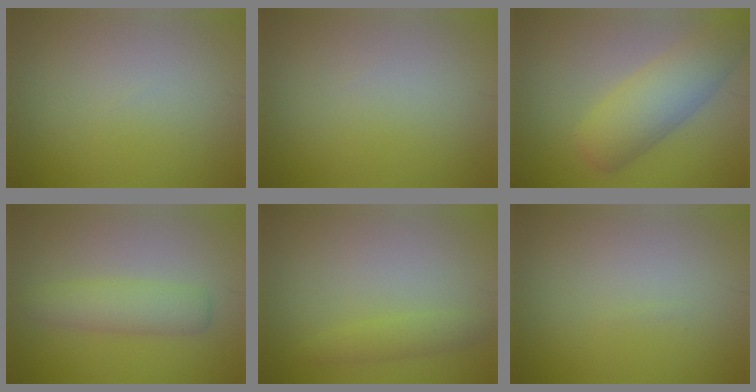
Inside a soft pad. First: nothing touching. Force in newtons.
{"total": 0.0}
{"total": 6.2, "press": 6.2, "slide": 0.2}
{"total": 3.2, "press": 3.2, "slide": 0.1}
{"total": 1.7, "press": 1.7, "slide": 0.0}
{"total": 0.0}